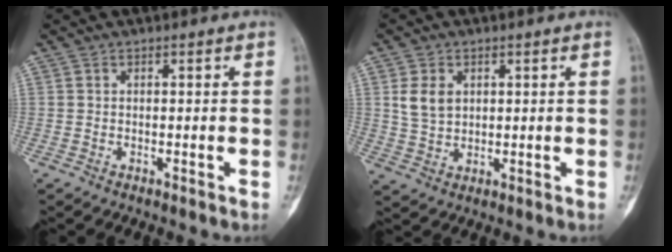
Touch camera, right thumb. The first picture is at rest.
{"total": 5.3, "force": [1.6, 3.9, 3.2], "torque": [-0.049, -0.005, 0.036]}